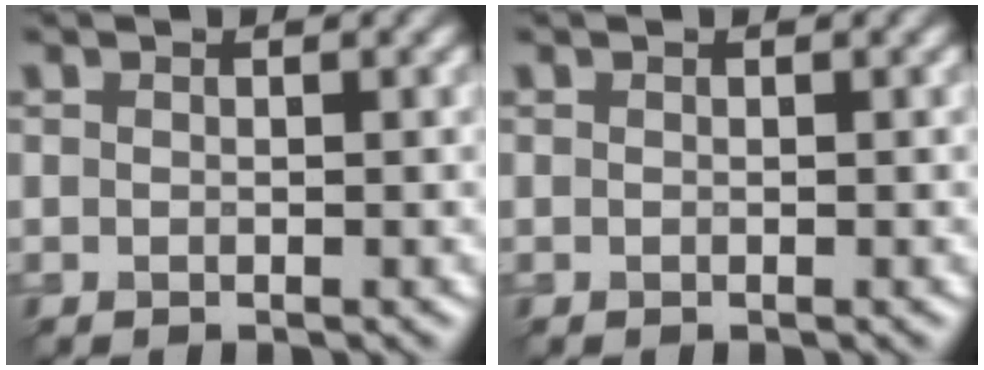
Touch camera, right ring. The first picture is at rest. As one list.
[{"total": 0.0}]